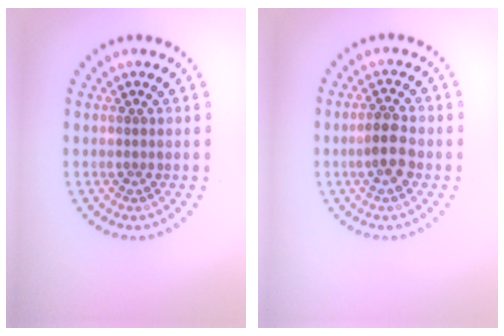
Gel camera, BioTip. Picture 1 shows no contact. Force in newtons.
{"total": 2.7, "press": 2.6, "slide": 0.7}